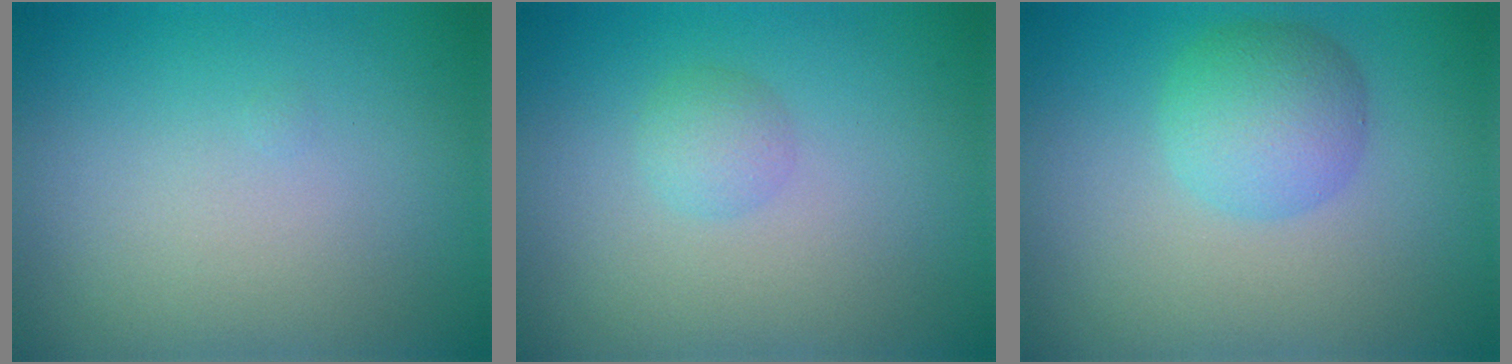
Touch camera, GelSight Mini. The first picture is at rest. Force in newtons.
{"total": 1.3, "press": 1.3, "slide": 0.1}
{"total": 3.7, "press": 3.7, "slide": 0.1}